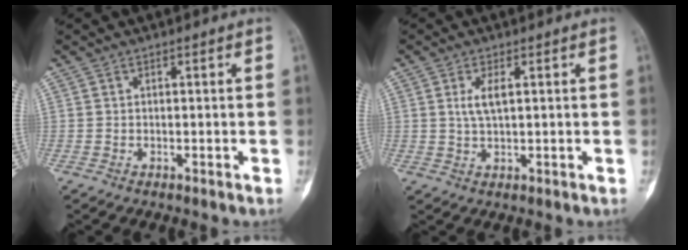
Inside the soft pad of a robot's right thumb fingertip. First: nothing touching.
{"total": 3.5, "force": [0.9, 1.2, 3.2], "torque": [-0.070, -0.001, 0.021]}